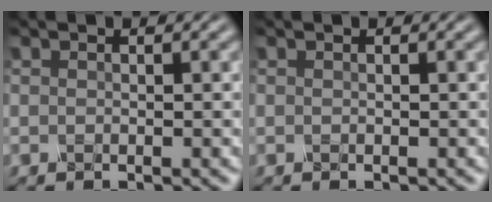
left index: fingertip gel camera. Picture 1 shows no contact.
{"total": 0.0}